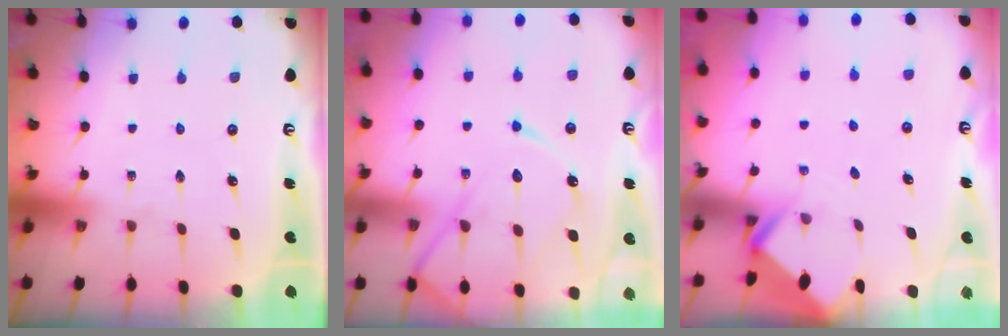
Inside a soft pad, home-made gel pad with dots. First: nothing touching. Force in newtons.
{"total": 12.5, "press": 12.5, "slide": 0.8}
{"total": 2.8, "press": 2.8, "slide": 0.2}